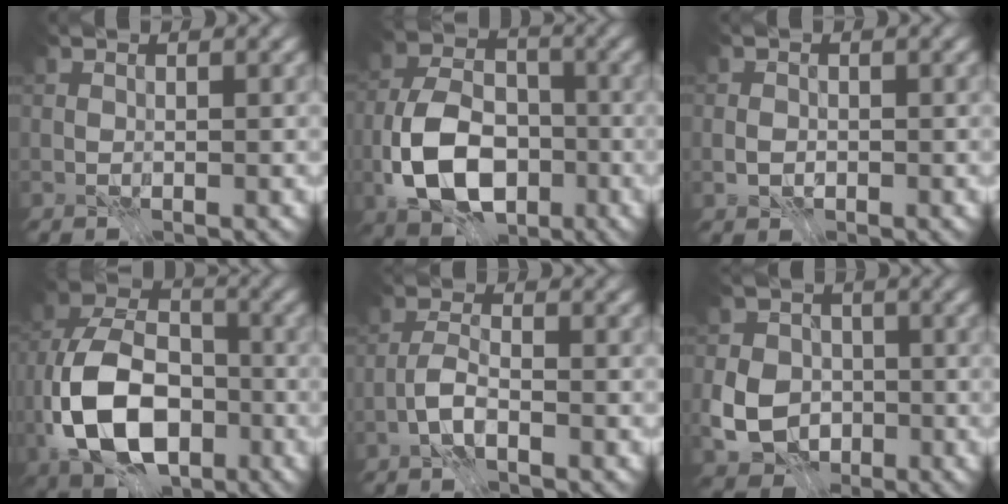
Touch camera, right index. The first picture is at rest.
{"total": 9.7, "force": [-3.6, 6.4, 6.4], "torque": [-0.125, -0.004, -0.074]}
{"total": 1.1, "force": [-0.5, 0.9, 0.3], "torque": [-0.008, -0.001, -0.011]}
{"total": 12.1, "force": [-4.4, 7.7, 8.3], "torque": [-0.165, -0.012, -0.093]}
{"total": 2.6, "force": [-1.9, 0.7, 1.6], "torque": [-0.034, 0.004, -0.046]}
{"total": 6.0, "force": [-1.6, 4.9, 3.0], "torque": [-0.057, -0.003, -0.041]}